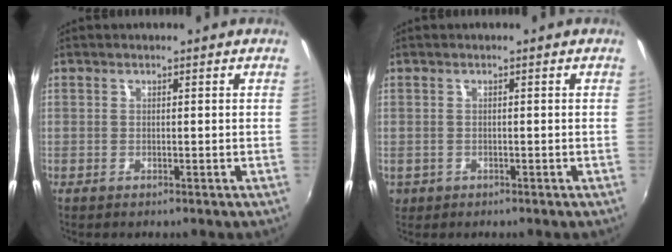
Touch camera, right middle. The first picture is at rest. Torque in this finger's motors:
{"motor_torque": [0.22, -0.23, -0.07, 0.00]}